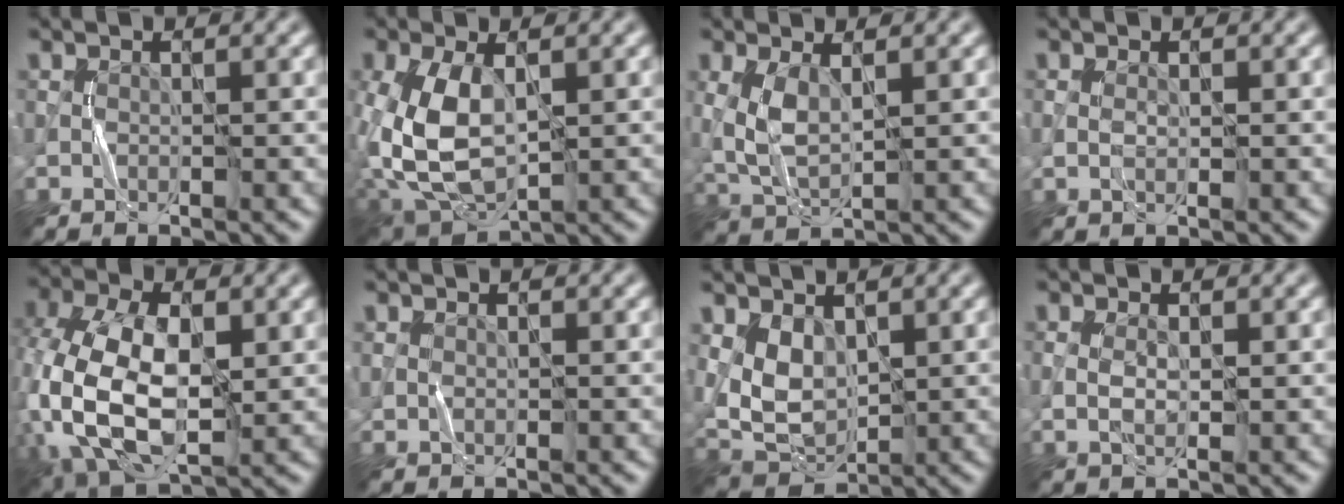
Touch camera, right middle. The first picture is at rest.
{"total": 9.2, "force": [0.1, 5.5, 7.4], "torque": [-0.184, -0.009, 0.010]}
{"total": 3.9, "force": [0.9, 1.7, 3.4], "torque": [-0.082, -0.002, 0.024]}
{"total": 1.1, "force": [0.0, 0.6, 1.0], "torque": [-0.020, -0.001, 0.001]}
{"total": 13.0, "force": [-1.0, 7.8, 10.3], "torque": [-0.233, -0.007, -0.019]}
{"total": 1.0, "force": [0.3, 0.7, 0.6], "torque": [-0.012, -0.002, 0.008]}
{"total": 4.6, "force": [1.3, 3.1, 3.2], "torque": [-0.066, -0.013, 0.033]}
{"total": 1.8, "force": [0.2, 0.9, 1.5], "torque": [-0.036, 0.000, 0.004]}